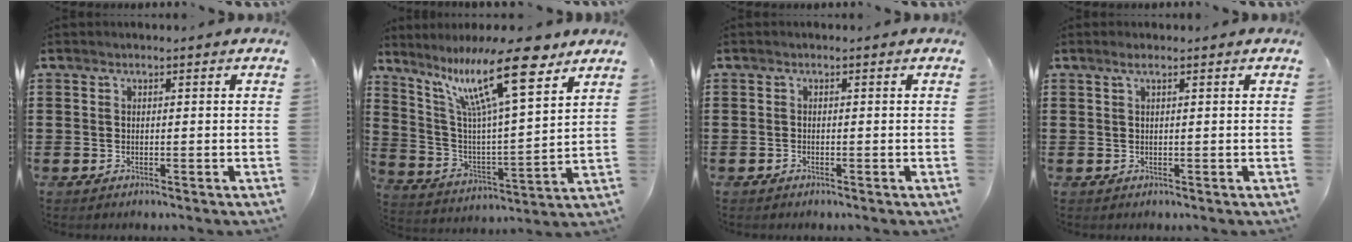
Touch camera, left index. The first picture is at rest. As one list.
[{"total": 16.3, "force": [10.5, 3.4, 12.0], "torque": [-0.231, -0.040, 0.173]}, {"total": 0.5, "force": [-0.4, 0.2, 0.2], "torque": [-0.006, -0.002, -0.009]}, {"total": 1.2, "force": [0.5, 0.1, 1.1], "torque": [-0.022, 0.001, 0.010]}]